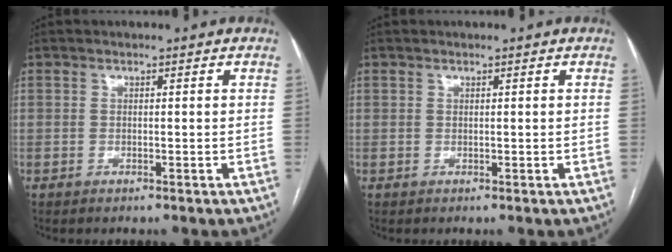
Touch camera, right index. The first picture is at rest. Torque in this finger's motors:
{"motor_torque": [0.00, 0.00, 0.00, 0.00]}